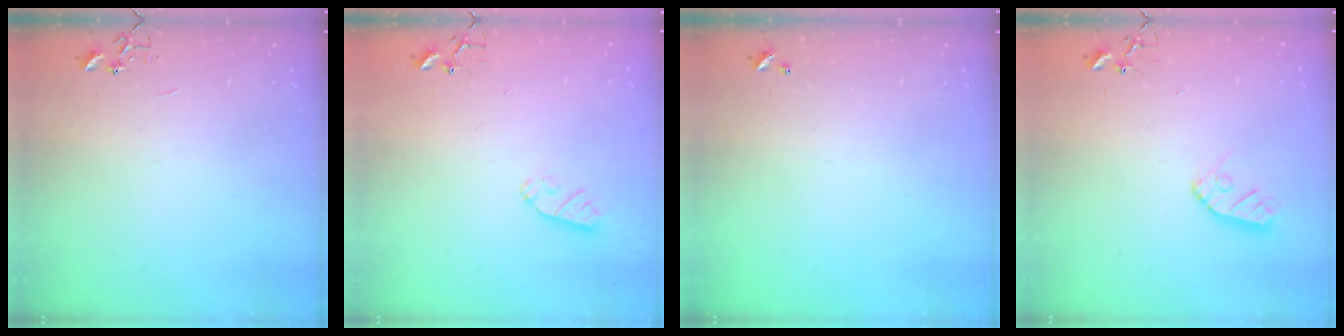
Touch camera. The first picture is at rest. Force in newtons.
{"total": 5.4, "press": 5.4, "slide": 0.4}
{"total": 0.0}
{"total": 8.0, "press": 8.0, "slide": 0.5}